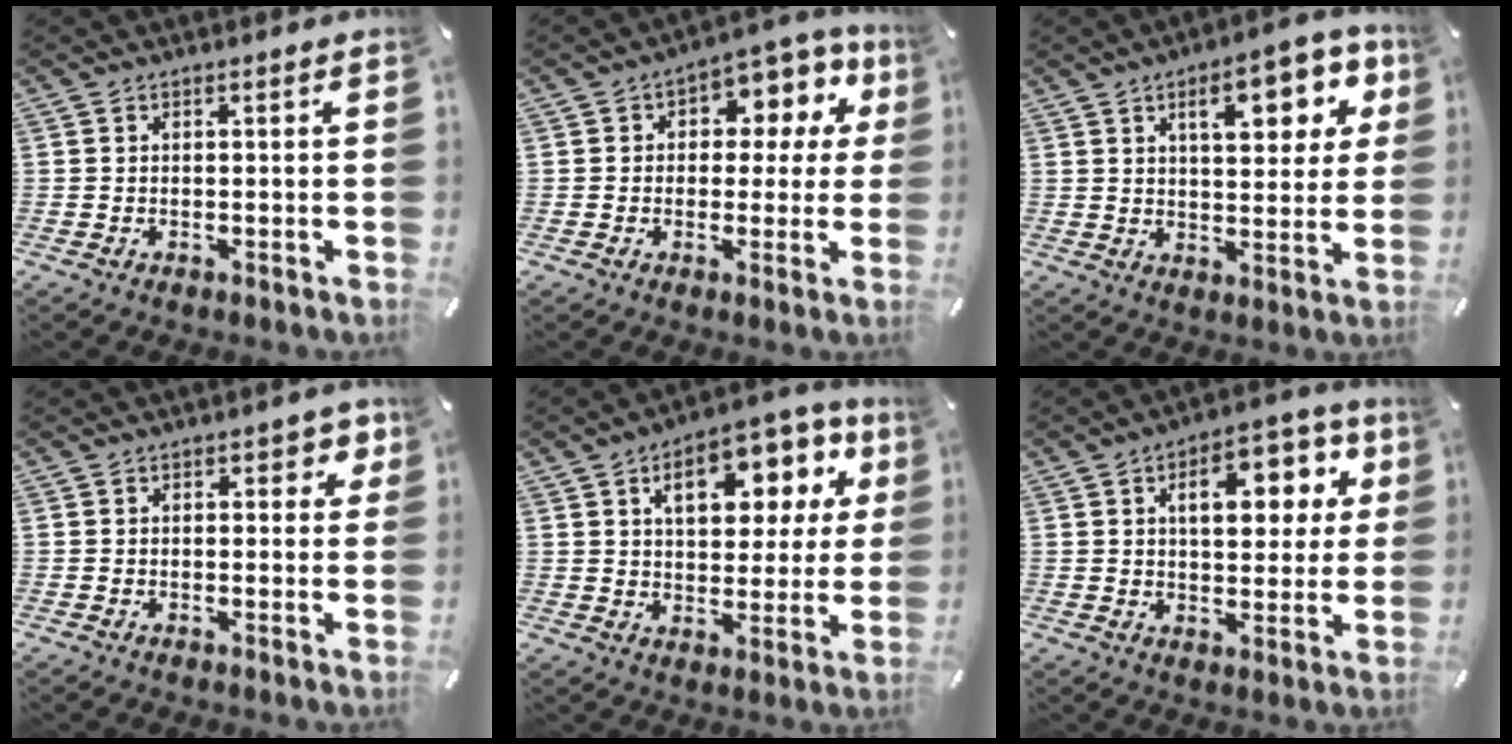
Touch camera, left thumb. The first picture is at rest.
{"total": 8.8, "force": [2.7, 6.2, 5.7], "torque": [-0.072, -0.015, 0.044]}
{"total": 14.3, "force": [6.3, 6.4, 11.1], "torque": [-0.150, -0.015, 0.100]}
{"total": 3.4, "force": [1.0, 2.2, 2.4], "torque": [-0.011, -0.005, 0.007]}
{"total": 15.5, "force": [6.9, 9.0, 10.5], "torque": [-0.147, -0.023, 0.113]}
{"total": 13.8, "force": [5.0, 8.1, 10.0], "torque": [-0.136, -0.009, 0.079]}